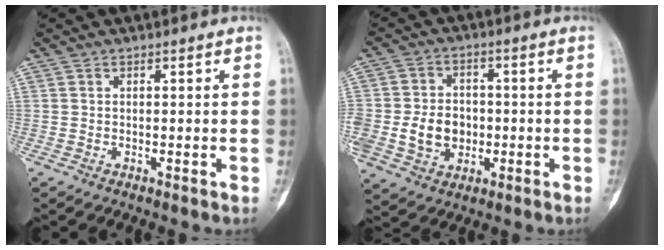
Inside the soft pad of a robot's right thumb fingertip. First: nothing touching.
{"total": 11.0, "force": [-1.4, 9.0, 6.2], "torque": [-0.095, 0.017, -0.014]}